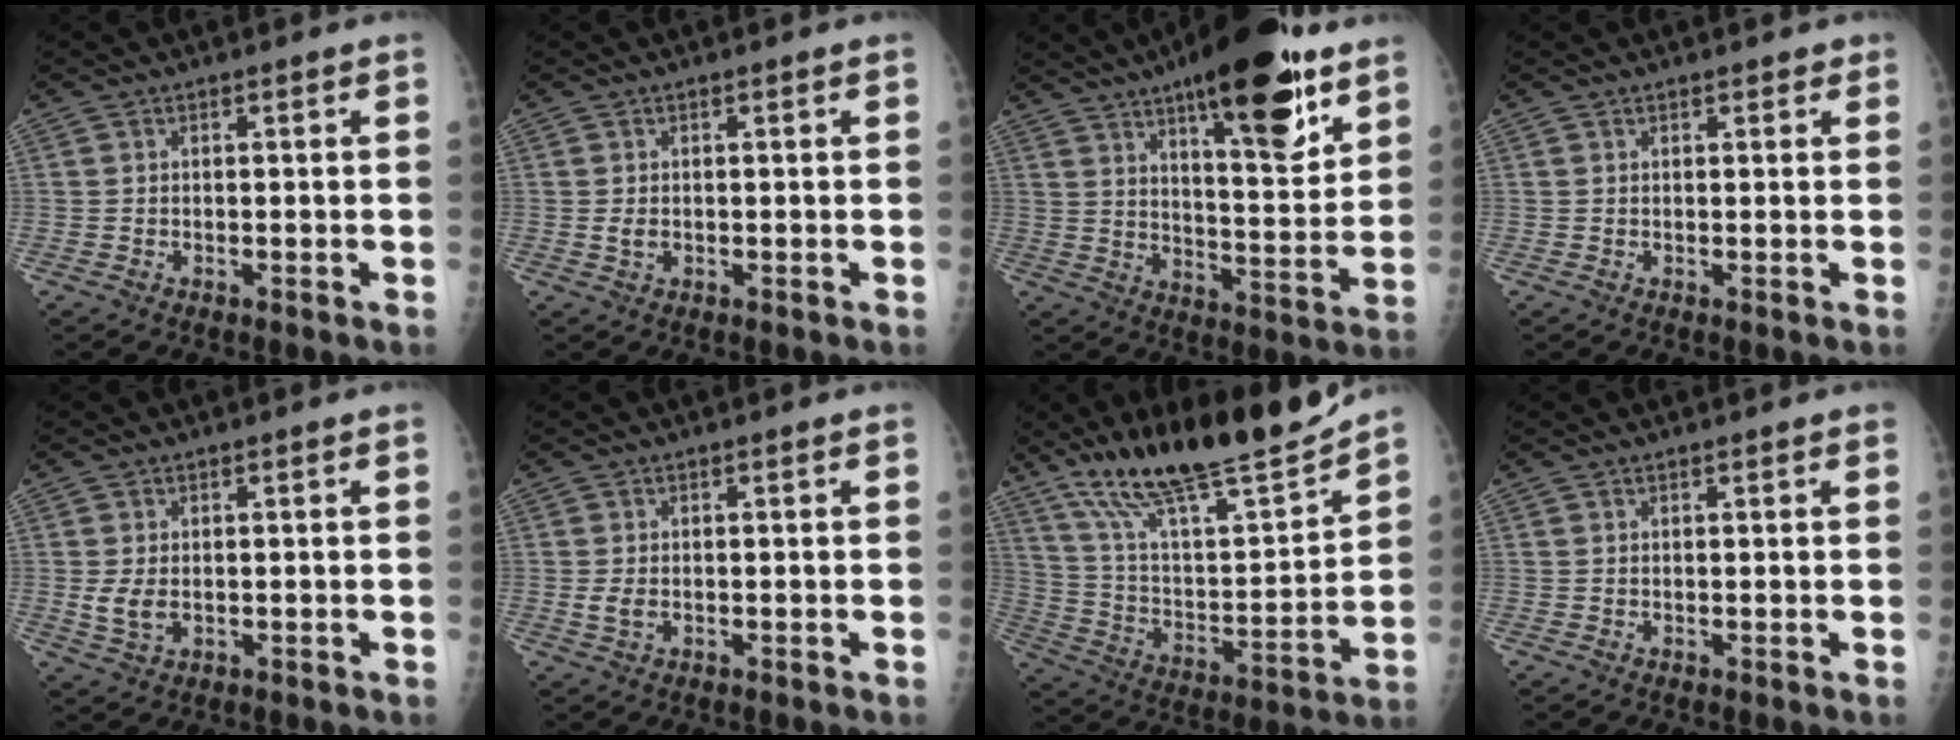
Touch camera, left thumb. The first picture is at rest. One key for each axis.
{"total": 1.5, "fx": 0.0, "fy": 1.1, "fz": 1.1, "tx": -0.017, "ty": -0.001, "tz": 0.002}
{"total": 21.0, "fx": 12.3, "fy": 6.2, "fz": 15.8, "tx": -0.205, "ty": -0.062, "tz": 0.186}
{"total": 1.4, "fx": 1.0, "fy": 0.7, "fz": 0.6, "tx": 0.002, "ty": -0.002, "tz": 0.009}
{"total": 3.5, "fx": 0.0, "fy": 2.2, "fz": 2.7, "tx": -0.054, "ty": -0.009, "tz": 0.006}
{"total": 2.0, "fx": -0.1, "fy": 1.3, "fz": 1.6, "tx": -0.035, "ty": -0.005, "tz": -0.003}
{"total": 22.9, "fx": 18.6, "fy": 4.4, "fz": 12.6, "tx": -0.187, "ty": -0.090, "tz": 0.323}
{"total": 1.0, "fx": 0.8, "fy": 0.2, "fz": 0.6, "tx": -0.005, "ty": 0.001, "tz": 0.009}